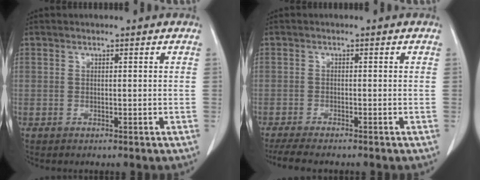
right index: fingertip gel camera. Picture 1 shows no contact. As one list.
[{"total": 6.0, "force": [-5.1, 0.7, 3.1], "torque": [-0.045, -0.015, -0.082]}]